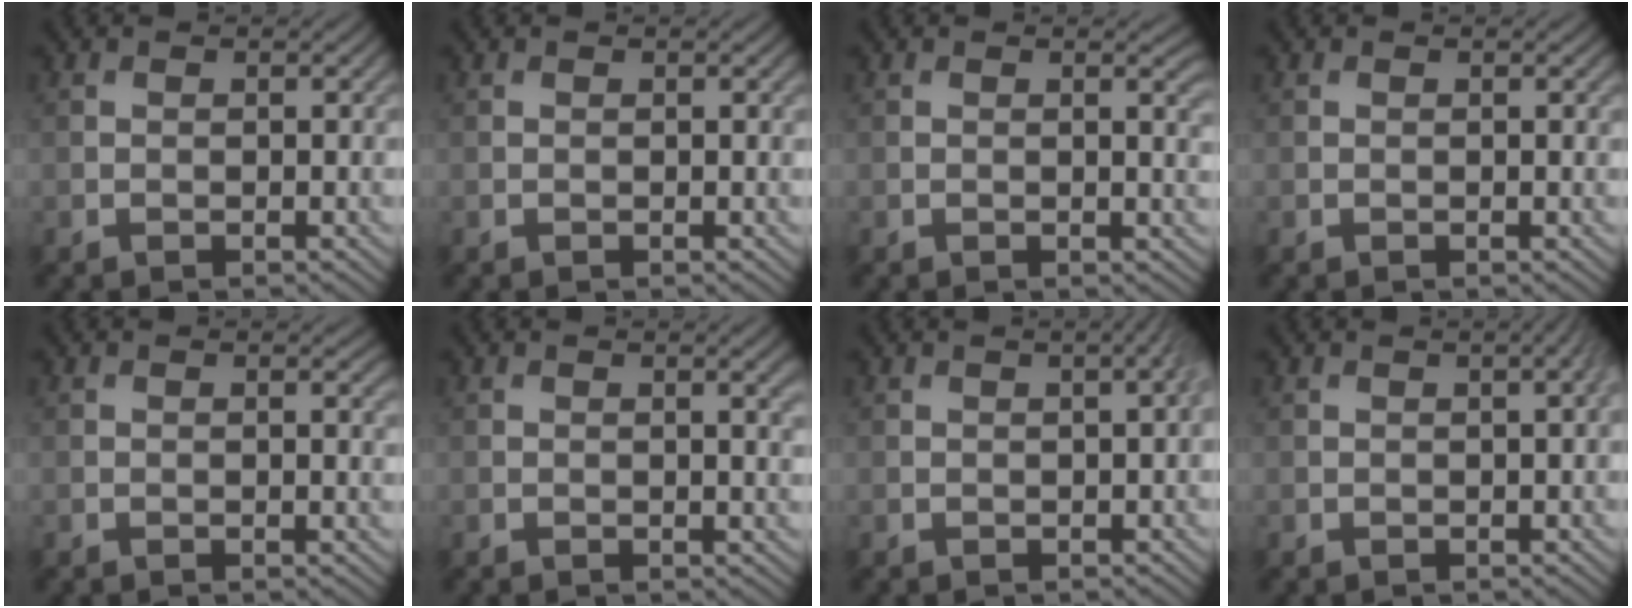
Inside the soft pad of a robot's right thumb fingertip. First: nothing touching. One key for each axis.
{"total": 0.0}
{"total": 1.4, "fx": 0.5, "fy": 0.2, "fz": 1.3, "tx": -0.016, "ty": -0.003, "tz": 0.007}
{"total": 0.0}
{"total": 0.5, "fx": 0.1, "fy": 0.1, "fz": 0.5, "tx": -0.005, "ty": -0.003, "tz": 0.000}
{"total": 1.7, "fx": 0.6, "fy": 0.3, "fz": 1.6, "tx": -0.018, "ty": 0.001, "tz": 0.009}
{"total": 2.1, "fx": 0.4, "fy": 0.5, "fz": 2.0, "tx": -0.023, "ty": 0.009, "tz": 0.003}
{"total": 1.8, "fx": 0.4, "fy": 0.4, "fz": 1.7, "tx": -0.020, "ty": 0.009, "tz": 0.001}